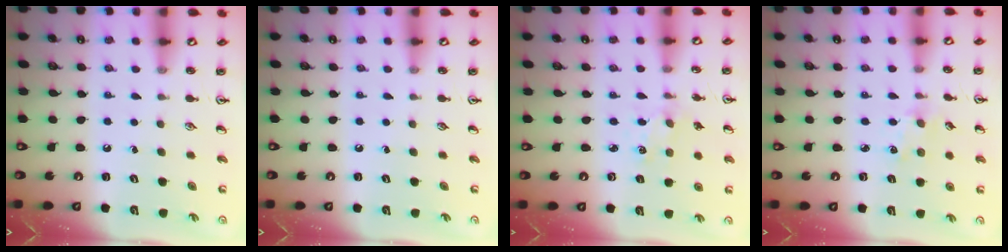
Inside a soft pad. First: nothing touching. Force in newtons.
{"total": 0.0}
{"total": 1.0, "press": 1.0, "slide": 0.2}
{"total": 2.8, "press": 2.8, "slide": 0.4}